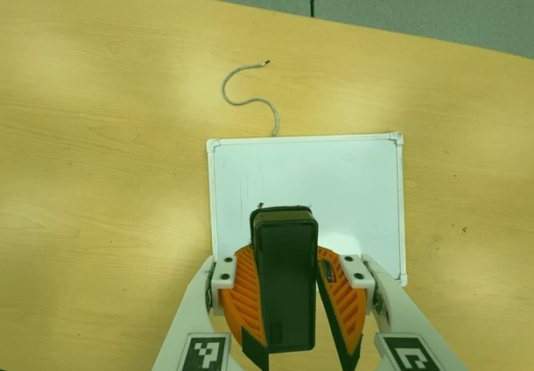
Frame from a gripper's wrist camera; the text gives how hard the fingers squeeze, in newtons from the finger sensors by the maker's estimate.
{"total": 9.3, "left": 9.9, "right": 8.8}